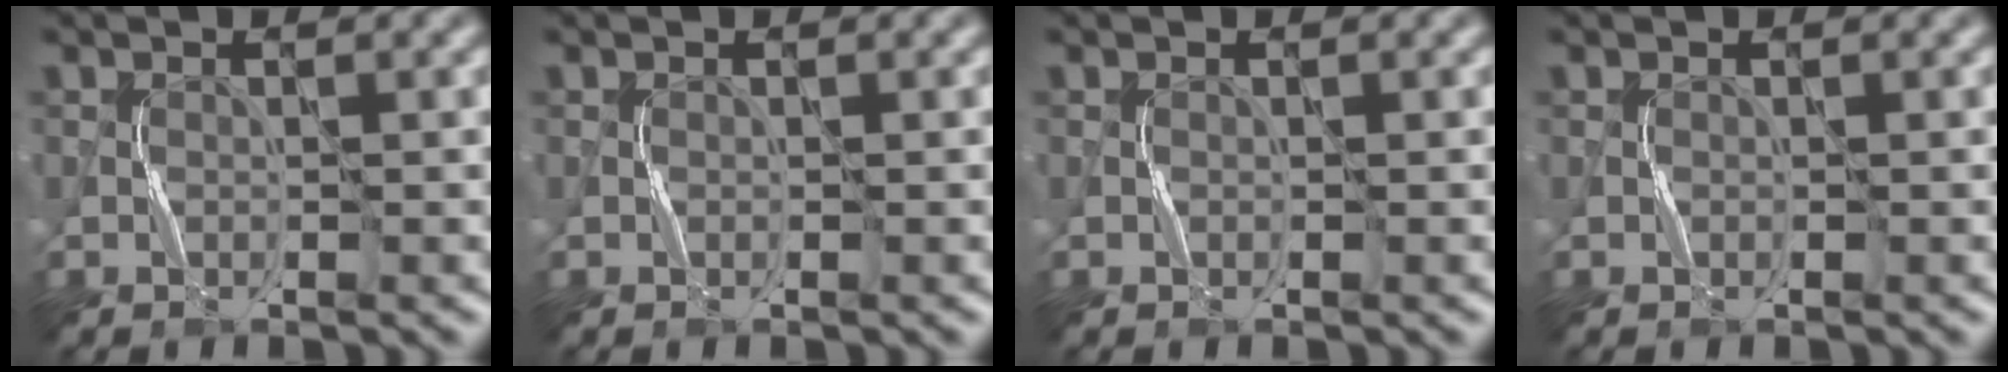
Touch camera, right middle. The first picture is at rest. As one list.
[{"total": 0.0}, {"total": 0.0}, {"total": 0.0}]